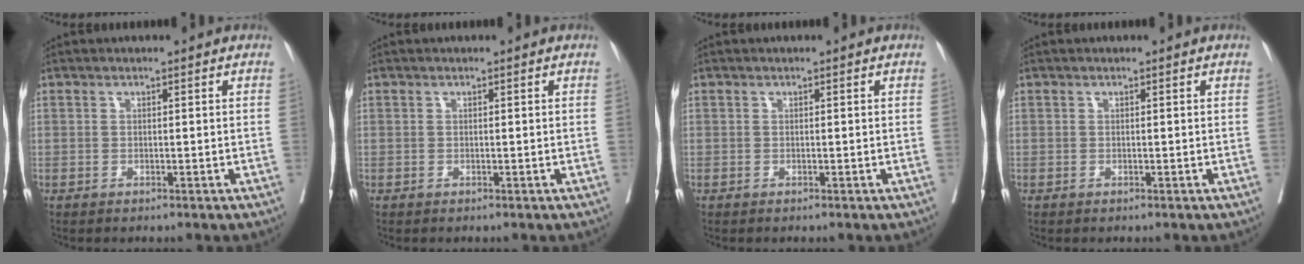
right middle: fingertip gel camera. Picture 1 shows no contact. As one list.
[{"total": 0.0}, {"total": 0.0}, {"total": 0.0}]